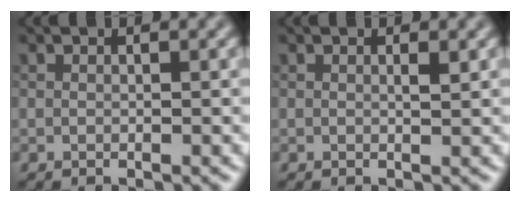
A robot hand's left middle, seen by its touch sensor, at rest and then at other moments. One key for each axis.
{"total": 0.7, "fx": 0.2, "fy": 0.1, "fz": 0.6, "tx": -0.012, "ty": -0.001, "tz": 0.002}